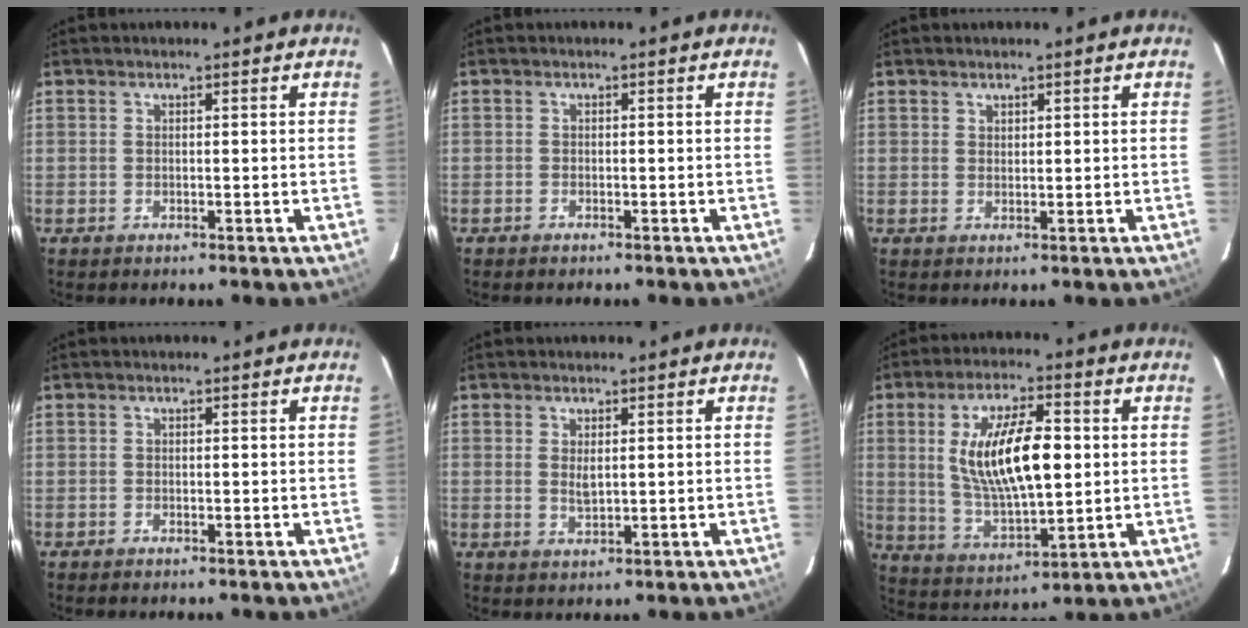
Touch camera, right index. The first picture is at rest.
{"total": 0.7, "force": [-0.6, 0.3, 0.1], "torque": [-0.004, 0.002, -0.013]}
{"total": 0.9, "force": [0.7, 0.5, 0.1], "torque": [-0.001, 0.002, 0.013]}
{"total": 0.6, "force": [-0.6, 0.1, 0.1], "torque": [-0.004, -0.002, -0.012]}
{"total": 2.3, "force": [0.4, 1.0, 2.0], "torque": [-0.037, -0.002, 0.009]}
{"total": 15.7, "force": [2.1, 5.9, 14.4], "torque": [-0.265, 0.001, 0.048]}